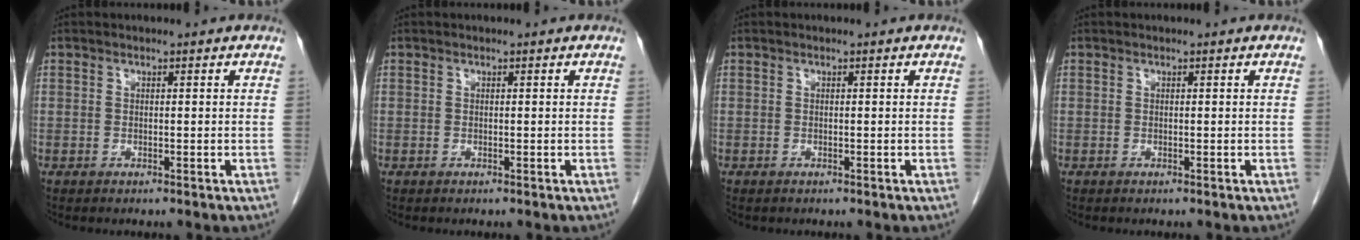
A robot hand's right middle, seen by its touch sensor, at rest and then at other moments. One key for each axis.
{"total": 0.0}
{"total": 0.0}
{"total": 0.0}